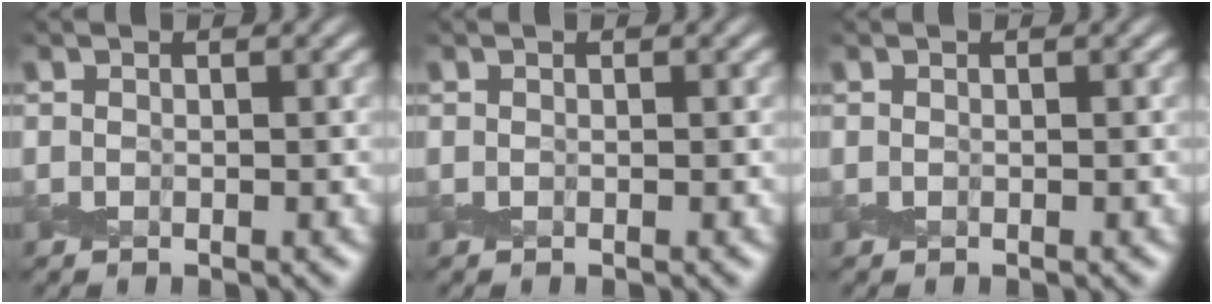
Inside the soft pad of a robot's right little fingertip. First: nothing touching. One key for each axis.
{"total": 0.0}
{"total": 0.0}